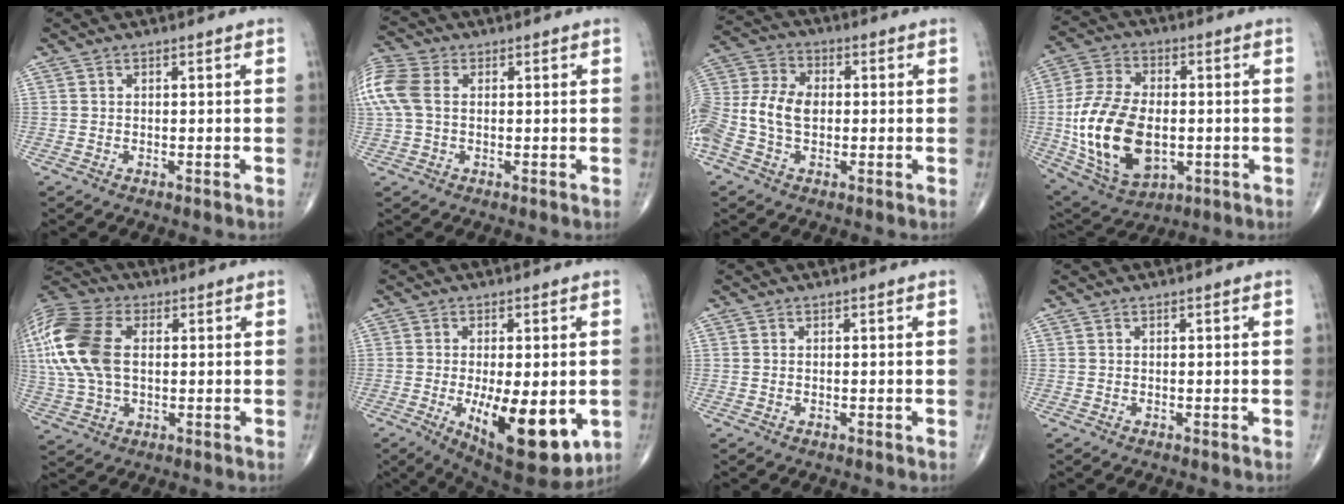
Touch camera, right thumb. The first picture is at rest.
{"total": 10.2, "force": [1.4, 7.0, 7.4], "torque": [-0.200, 0.025, 0.028]}
{"total": 12.7, "force": [-1.4, 8.4, 9.3], "torque": [-0.214, 0.024, -0.030]}
{"total": 20.4, "force": [-2.3, 12.2, 16.1], "torque": [-0.305, -0.002, -0.028]}
{"total": 20.4, "force": [3.0, 12.8, 15.6], "torque": [-0.381, 0.013, 0.053]}
{"total": 16.5, "force": [-4.0, 6.5, 14.6], "torque": [-0.197, -0.022, -0.040]}
{"total": 0.0}
{"total": 0.0}